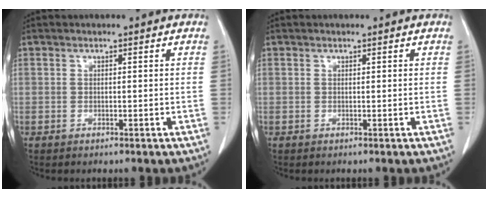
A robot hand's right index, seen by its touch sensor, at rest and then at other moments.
{"total": 0.0}